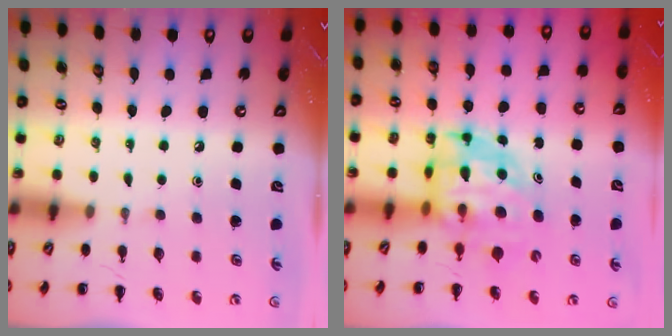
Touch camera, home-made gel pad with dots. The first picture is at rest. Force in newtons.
{"total": 6.4, "press": 6.1, "slide": 1.8}